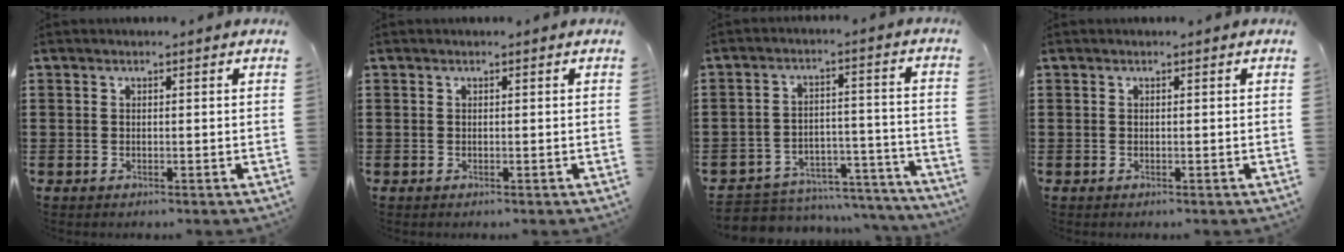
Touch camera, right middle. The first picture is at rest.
{"total": 0.0}
{"total": 5.4, "force": [-5.3, 1.2, 0.6], "torque": [-0.009, 0.017, -0.106]}
{"total": 0.0}